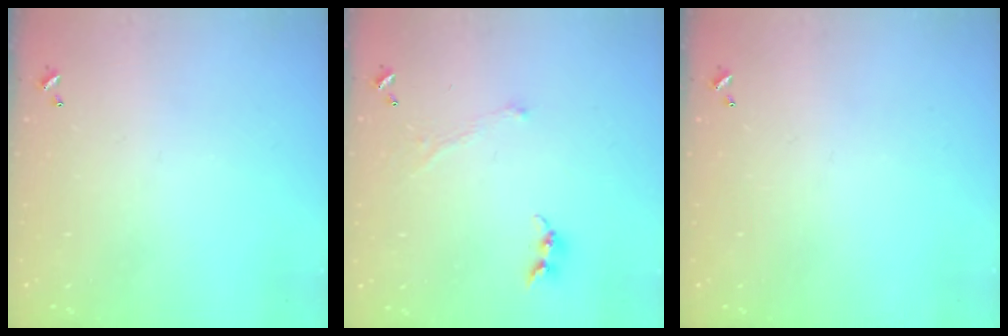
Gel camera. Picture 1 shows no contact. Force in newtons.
{"total": 1.3, "press": 1.2, "slide": 0.5}
{"total": 0.0}